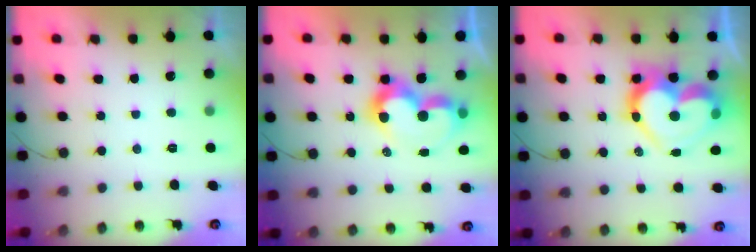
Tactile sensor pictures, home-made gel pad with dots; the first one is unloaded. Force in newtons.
{"total": 11.2, "press": 11.1, "slide": 1.0}
{"total": 20.6, "press": 20.5, "slide": 1.6}